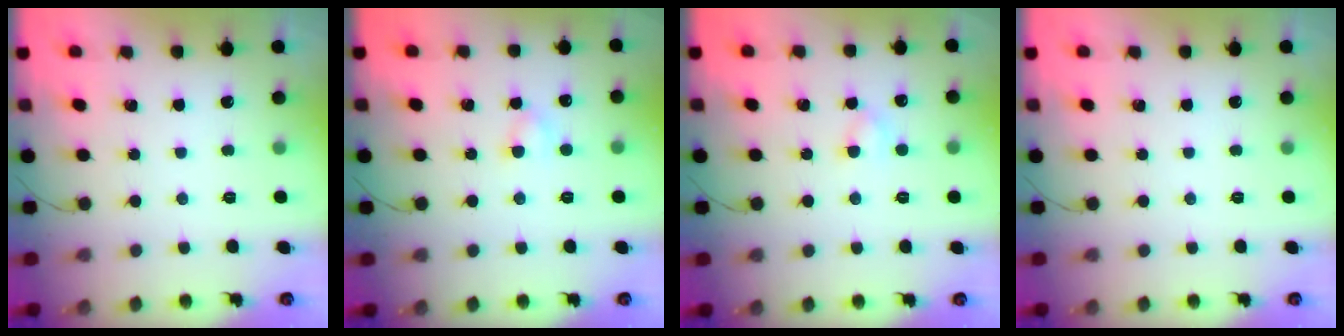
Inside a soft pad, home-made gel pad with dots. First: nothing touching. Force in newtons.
{"total": 3.2, "press": 2.9, "slide": 1.2}
{"total": 3.4, "press": 3.1, "slide": 1.3}
{"total": 0.0}